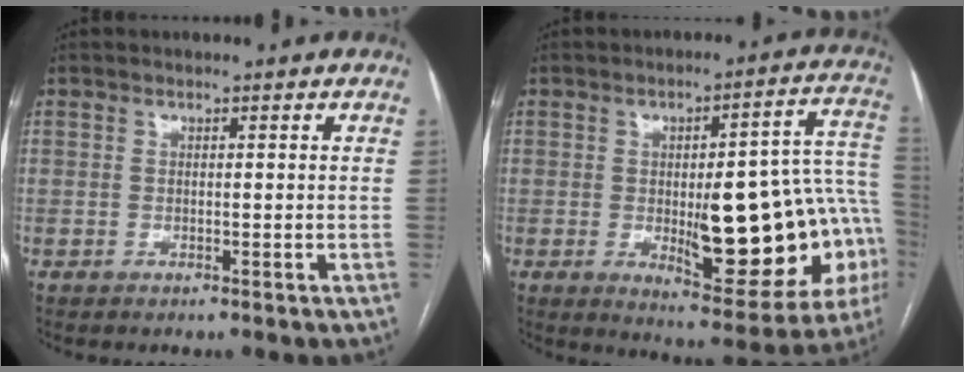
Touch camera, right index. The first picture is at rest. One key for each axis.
{"total": 22.5, "fx": -3.3, "fy": 6.2, "fz": 21.4, "tx": -0.202, "ty": 0.027, "tz": -0.021}